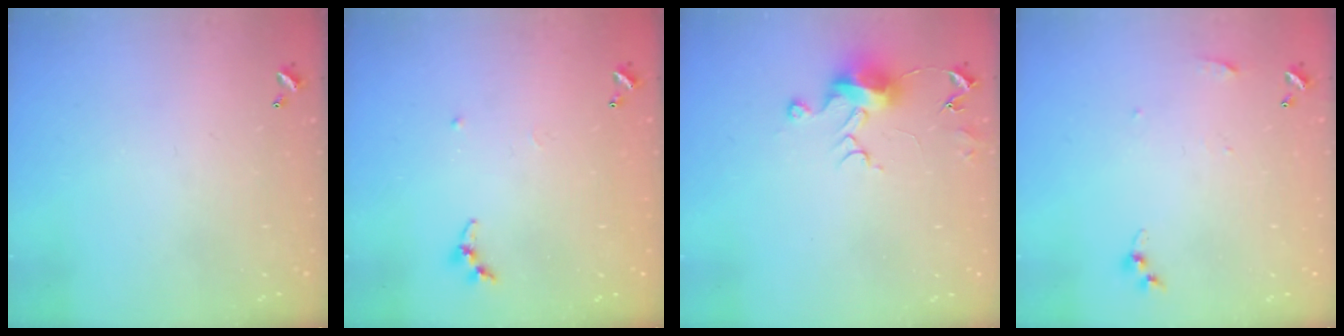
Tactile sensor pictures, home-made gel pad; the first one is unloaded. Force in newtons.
{"total": 6.2, "press": 6.1, "slide": 0.7}
{"total": 7.7, "press": 7.7, "slide": 0.4}
{"total": 3.8, "press": 3.8, "slide": 0.5}